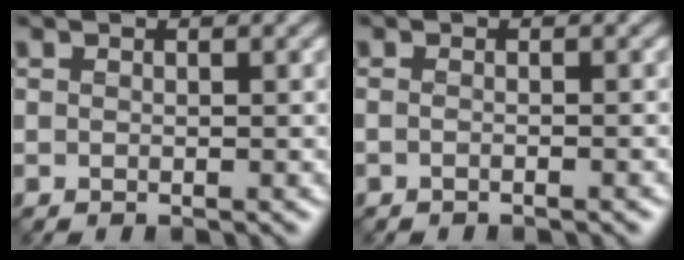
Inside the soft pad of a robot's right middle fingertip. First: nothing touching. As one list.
[{"total": 0.8, "force": [-0.7, -0.1, 0.3], "torque": [-0.006, -0.003, -0.016]}]